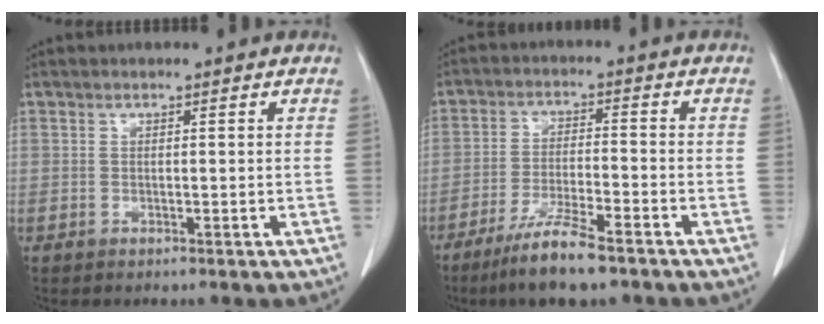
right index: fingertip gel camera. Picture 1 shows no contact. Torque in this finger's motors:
{"motor_torque": [0.66, -0.70, 0.33, 0.12]}